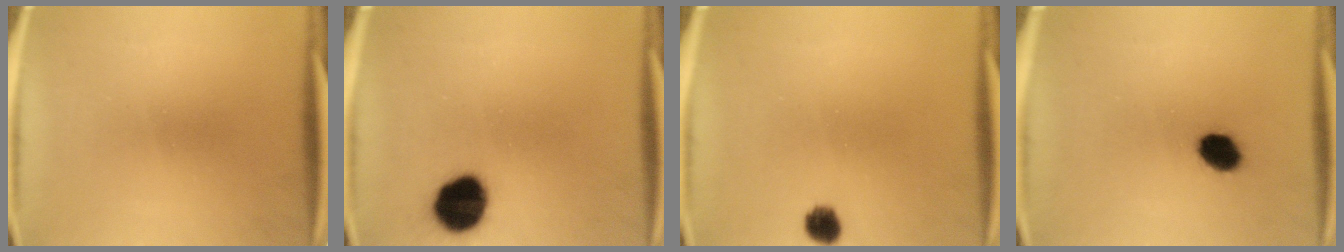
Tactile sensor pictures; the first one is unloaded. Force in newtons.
{"total": 11.7}
{"total": 3.2}
{"total": 5.6}